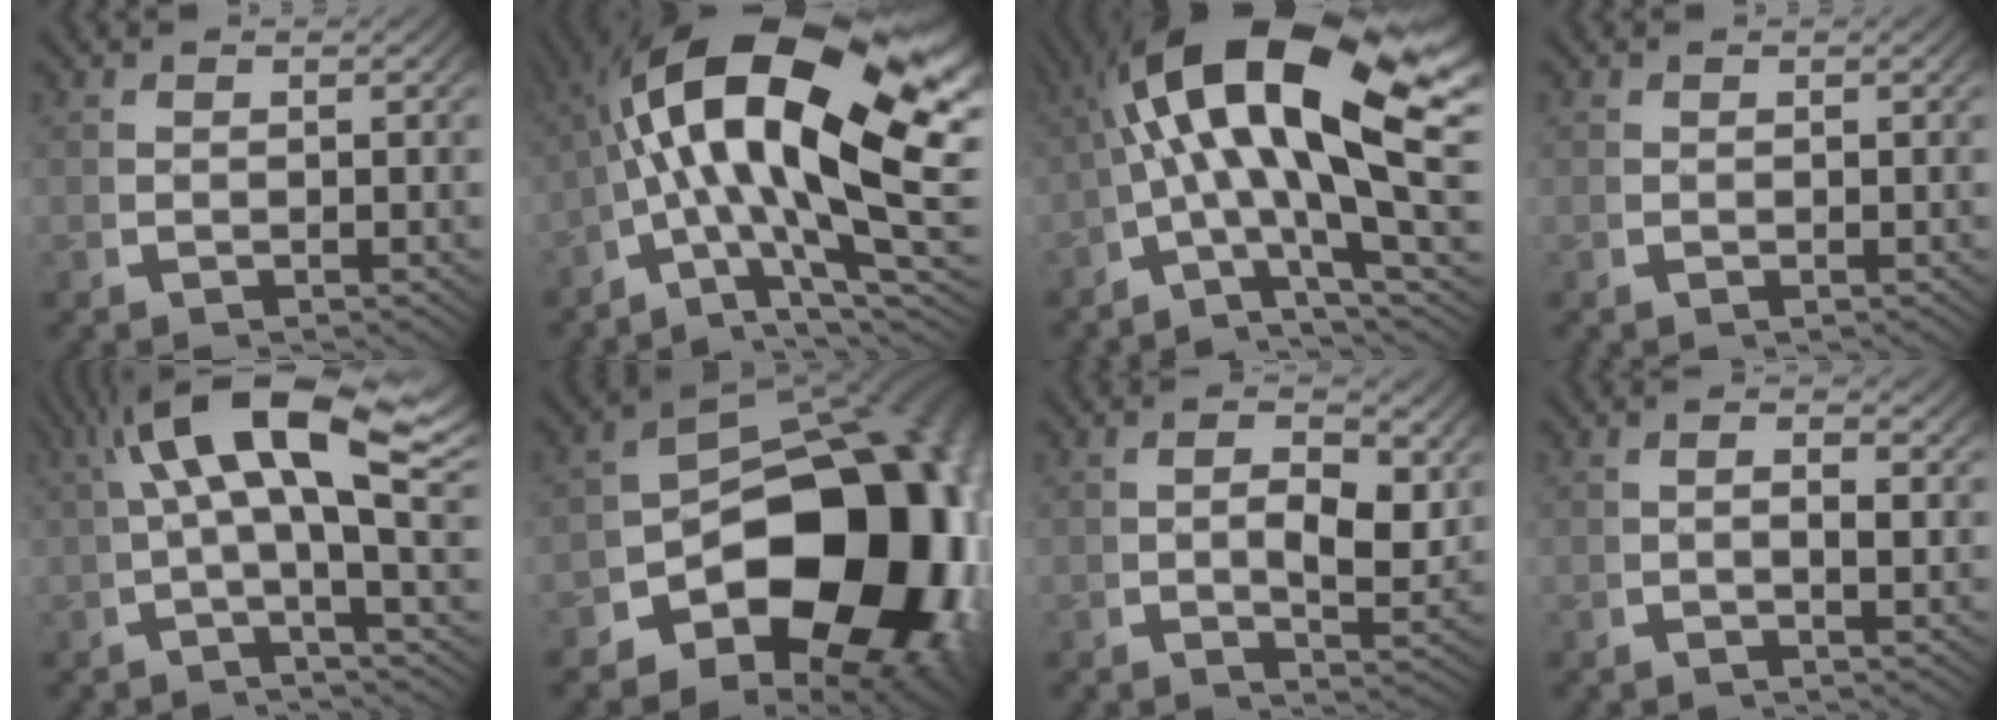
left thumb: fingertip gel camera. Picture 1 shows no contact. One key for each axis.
{"total": 19.4, "fx": 1.1, "fy": 10.7, "fz": 16.1, "tx": -0.278, "ty": -0.038, "tz": 0.031}
{"total": 17.6, "fx": 1.5, "fy": 9.2, "fz": 14.9, "tx": -0.246, "ty": -0.021, "tz": 0.028}
{"total": 0.0}
{"total": 11.3, "fx": 3.7, "fy": 3.8, "fz": 10.0, "tx": -0.152, "ty": 0.020, "tz": 0.042}
{"total": 29.0, "fx": -2.9, "fy": 18.5, "fz": 22.1, "tx": -0.331, "ty": -0.084, "tz": -0.018}
{"total": 4.0, "fx": 0.8, "fy": 1.8, "fz": 3.4, "tx": -0.061, "ty": -0.015, "tz": 0.013}
{"total": 1.2, "fx": 0.4, "fy": 0.1, "fz": 1.1, "tx": -0.025, "ty": -0.001, "tz": 0.005}